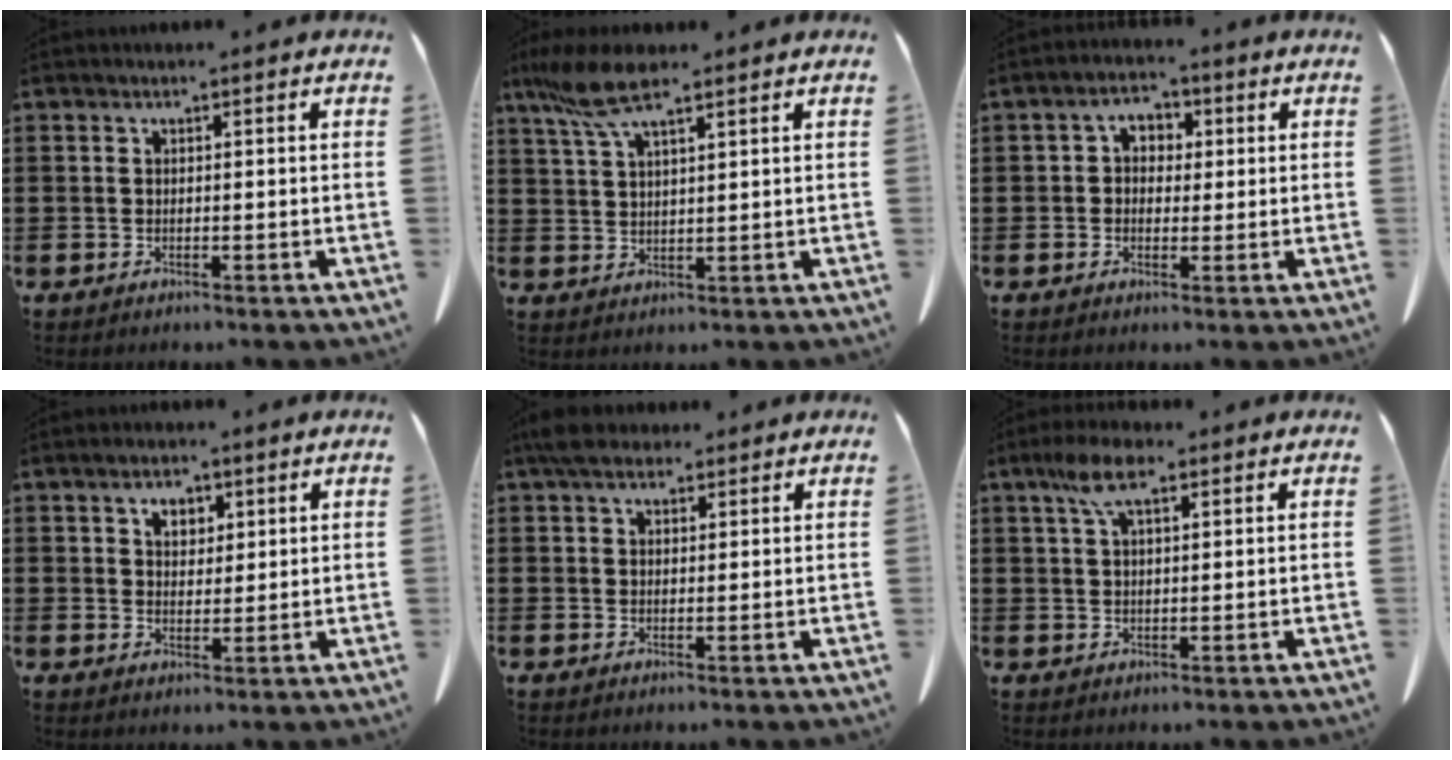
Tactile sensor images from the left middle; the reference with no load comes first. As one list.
[{"total": 7.4, "force": [5.2, 1.6, 5.1], "torque": [-0.128, -0.012, 0.091]}, {"total": 2.9, "force": [0.3, 2.5, 1.6], "torque": [-0.034, 0.009, -0.002]}, {"total": 3.6, "force": [2.1, 2.3, 1.9], "torque": [-0.030, 0.003, 0.033]}, {"total": 4.3, "force": [3.5, 1.7, 1.9], "torque": [-0.047, 0.001, 0.066]}, {"total": 5.9, "force": [3.1, 2.0, 4.6], "torque": [-0.099, 0.007, 0.055]}]